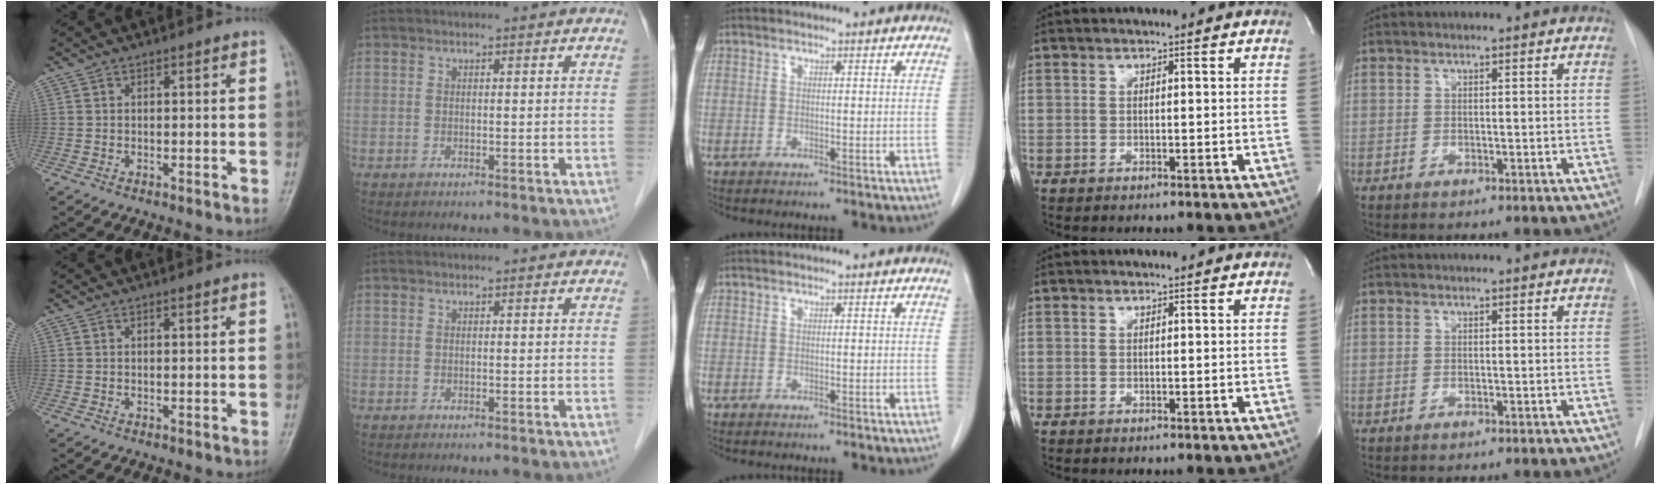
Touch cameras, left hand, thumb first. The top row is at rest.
{}